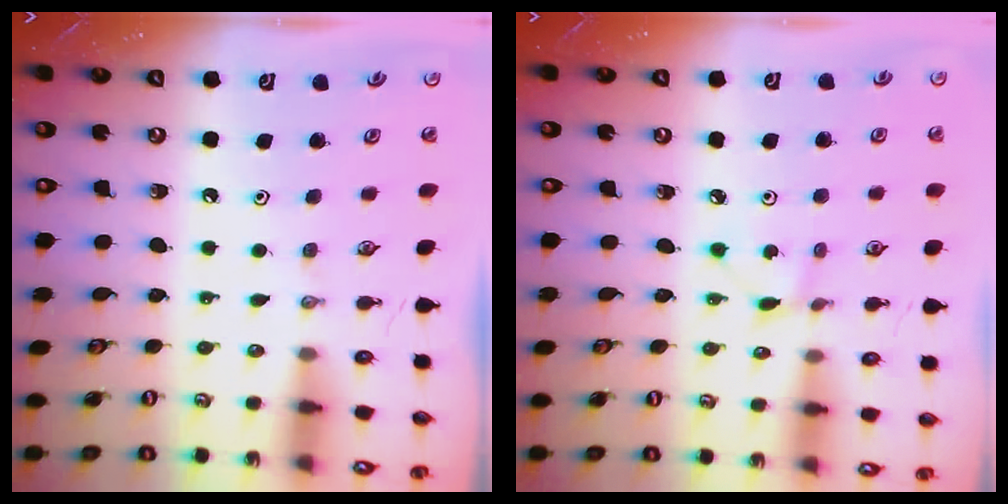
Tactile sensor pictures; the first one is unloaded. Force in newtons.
{"total": 0.9, "press": 0.9, "slide": 0.1}